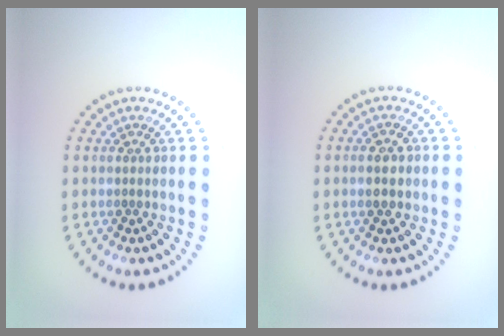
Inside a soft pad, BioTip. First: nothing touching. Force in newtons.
{"total": 1.7, "press": 1.7, "slide": 0.2}